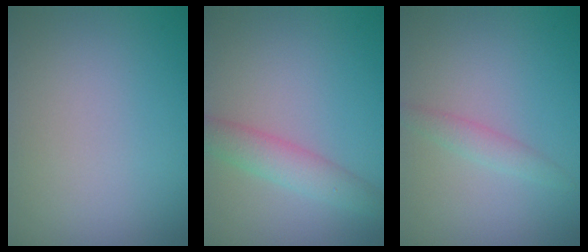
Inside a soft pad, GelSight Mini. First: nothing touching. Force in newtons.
{"total": 3.2, "press": 3.2, "slide": 0.2}
{"total": 1.6, "press": 1.6, "slide": 0.0}